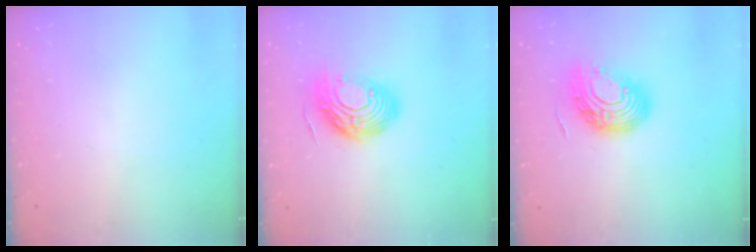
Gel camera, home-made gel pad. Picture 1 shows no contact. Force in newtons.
{"total": 14.9, "press": 14.9, "slide": 1.3}
{"total": 14.8, "press": 14.7, "slide": 1.5}